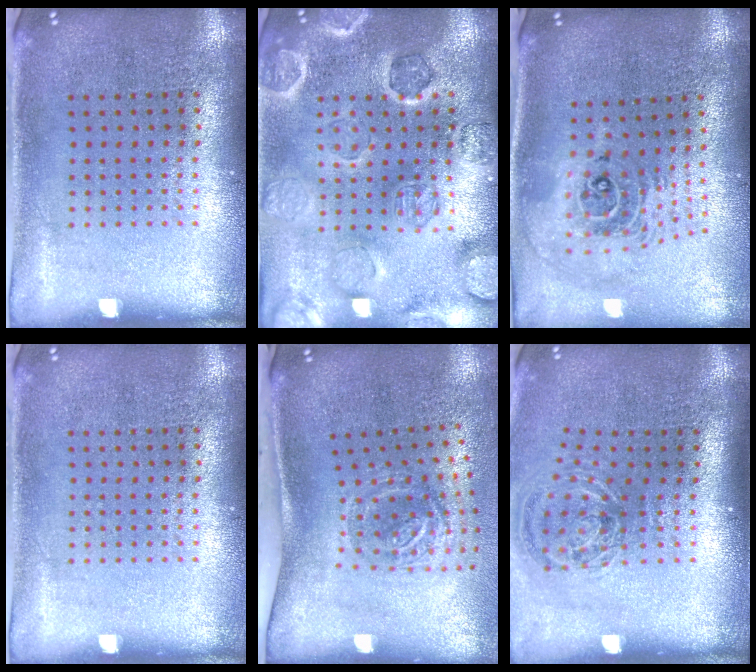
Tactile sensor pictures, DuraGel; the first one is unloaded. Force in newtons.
{"total": 2.4, "press": 2.4, "slide": 0.2}
{"total": 2.2, "press": 1.6, "slide": 1.5}
{"total": 0.0}
{"total": 1.9, "press": 1.2, "slide": 1.5}
{"total": 1.2, "press": 1.0, "slide": 0.6}